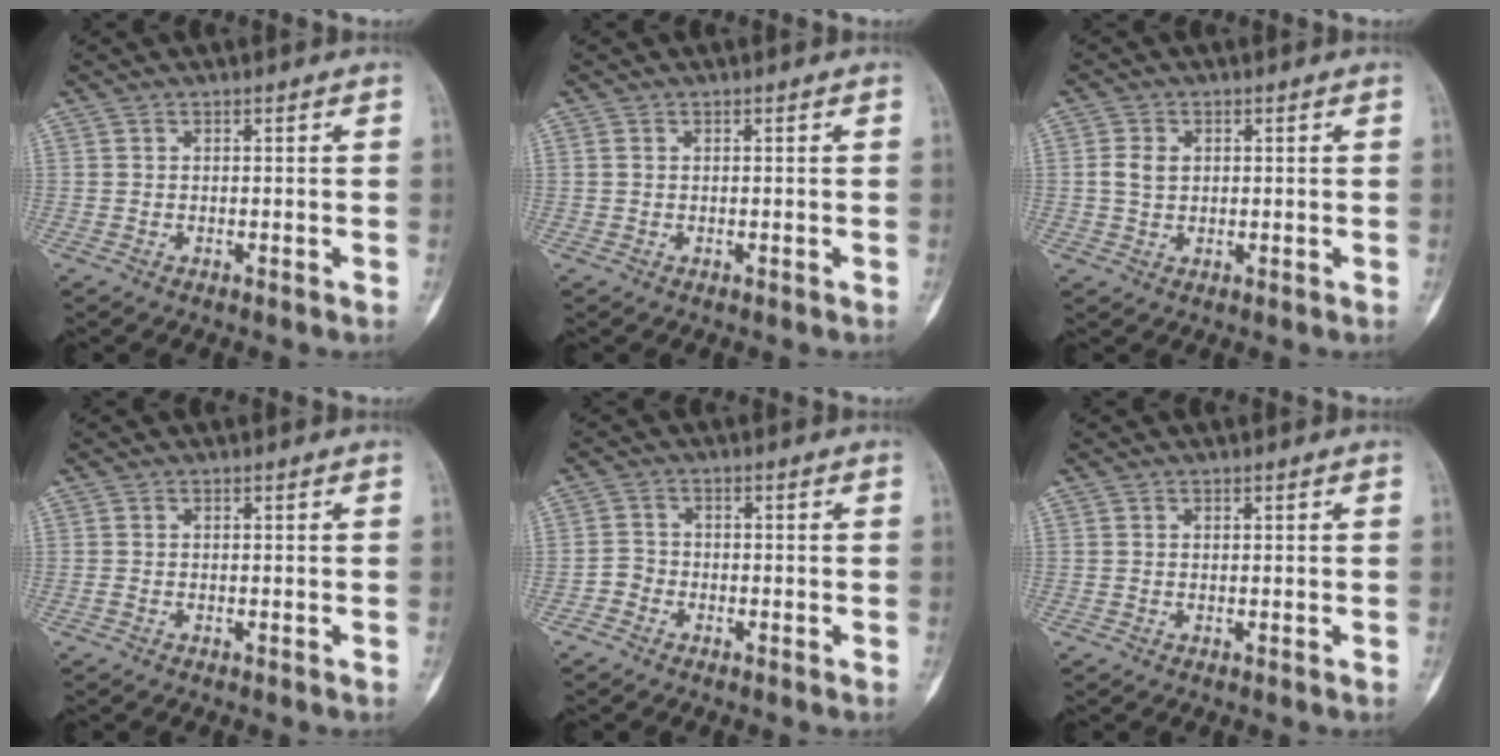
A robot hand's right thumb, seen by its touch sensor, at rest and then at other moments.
{"total": 0.6, "force": [0.2, 0.4, 0.4], "torque": [-0.011, 0.003, 0.006]}
{"total": 3.3, "force": [0.5, 2.5, 2.1], "torque": [-0.035, 0.004, 0.010]}
{"total": 0.0}
{"total": 2.4, "force": [-1.5, 1.9, 0.3], "torque": [0.001, 0.011, -0.038]}
{"total": 0.0}